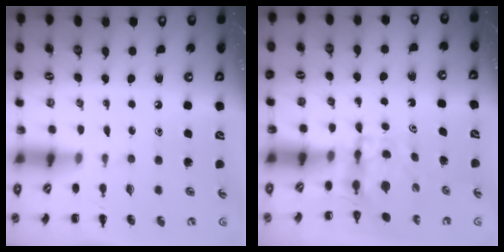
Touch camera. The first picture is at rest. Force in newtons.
{"total": 4.0, "press": 3.9, "slide": 0.3}